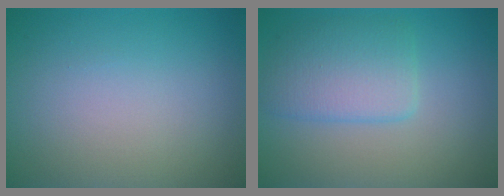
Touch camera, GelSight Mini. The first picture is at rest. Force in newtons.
{"total": 3.7, "press": 3.7, "slide": 0.1}